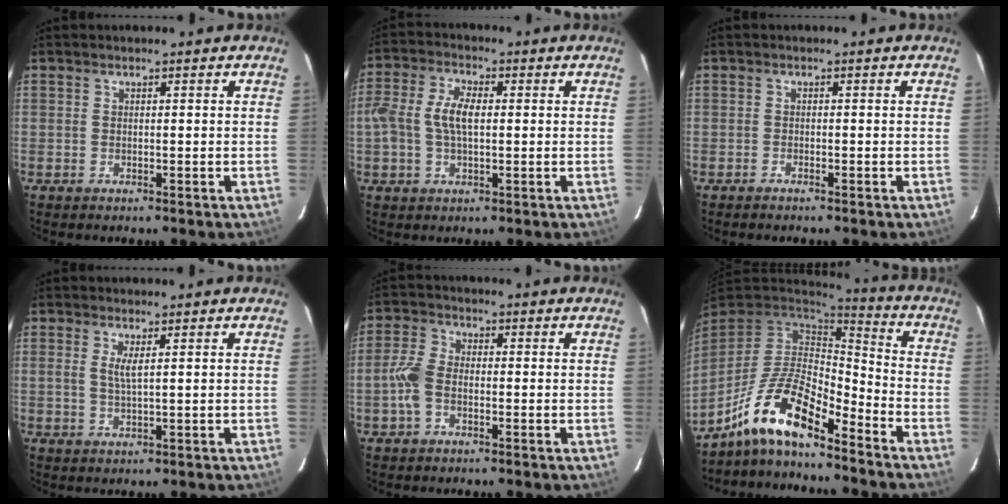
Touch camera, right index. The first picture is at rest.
{"total": 7.0, "force": [0.1, 3.4, 6.1], "torque": [-0.123, 0.011, 0.000]}
{"total": 0.9, "force": [-0.9, 0.1, 0.2], "torque": [-0.006, -0.001, -0.019]}
{"total": 2.4, "force": [0.8, 0.1, 2.3], "torque": [-0.045, -0.002, 0.012]}
{"total": 4.9, "force": [-1.7, 2.7, 3.7], "torque": [-0.090, 0.009, -0.035]}
{"total": 15.8, "force": [-11.2, 3.8, 10.3], "torque": [-0.207, -0.009, -0.218]}